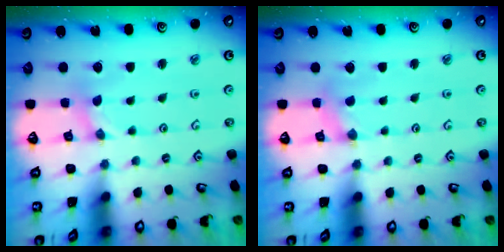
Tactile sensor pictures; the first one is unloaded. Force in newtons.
{"total": 1.6, "press": 1.6, "slide": 0.3}